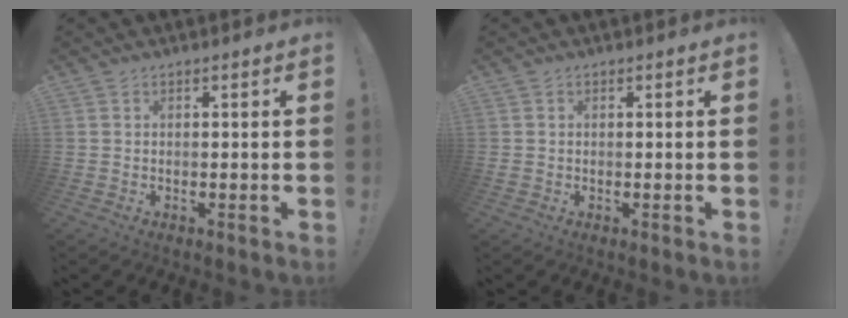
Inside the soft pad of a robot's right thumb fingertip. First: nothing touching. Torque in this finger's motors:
{"motor_torque": [-0.20, -0.15, -0.08, 0.14, -0.03]}